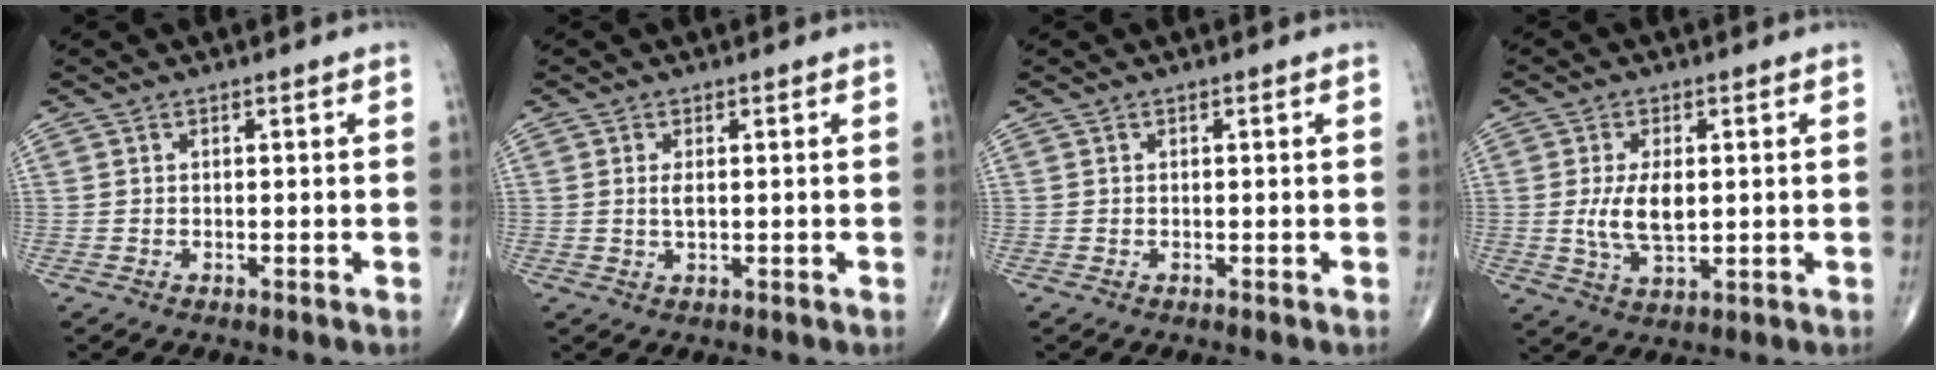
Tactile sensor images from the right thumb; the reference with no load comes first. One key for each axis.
{"total": 1.9, "fx": 0.3, "fy": 0.7, "fz": 1.8, "tx": -0.036, "ty": -0.004, "tz": 0.008}
{"total": 0.0}
{"total": 7.3, "fx": 0.3, "fy": 3.5, "fz": 6.4, "tx": -0.125, "ty": -0.011, "tz": 0.010}